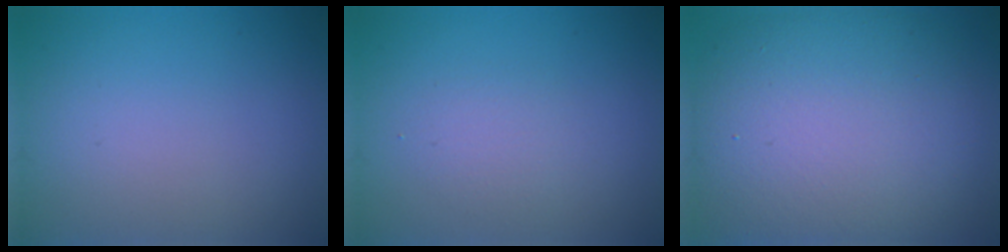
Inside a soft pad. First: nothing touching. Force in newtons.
{"total": 1.6, "press": 1.6, "slide": 0.1}
{"total": 12.9, "press": 12.9, "slide": 0.5}